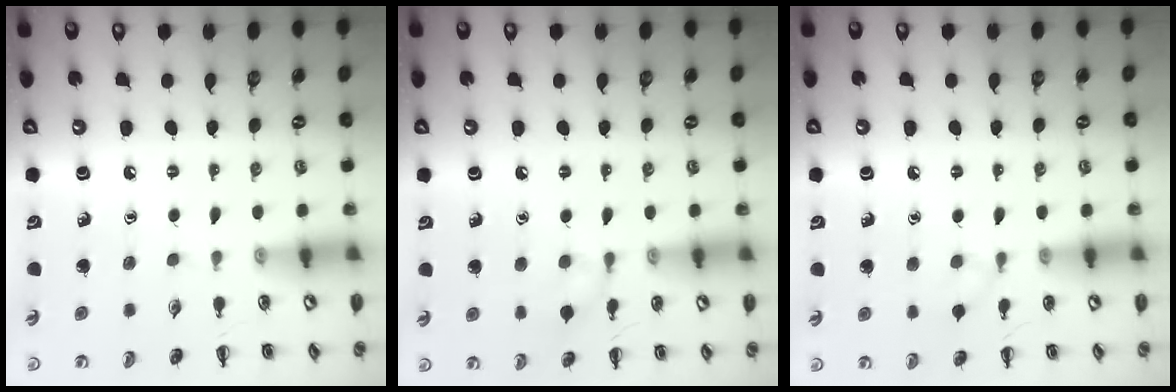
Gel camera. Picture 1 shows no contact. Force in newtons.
{"total": 6.2, "press": 5.9, "slide": 1.9}
{"total": 5.1, "press": 4.7, "slide": 2.0}